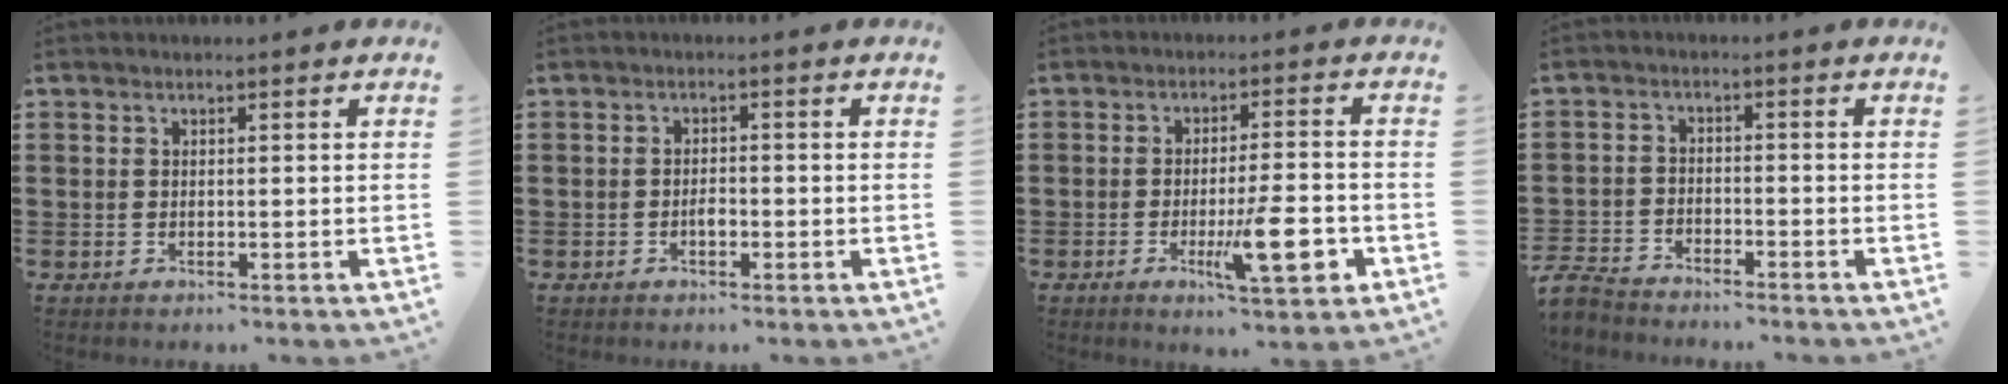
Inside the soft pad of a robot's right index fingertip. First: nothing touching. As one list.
[{"total": 1.6, "force": [-0.6, 0.6, 1.3], "torque": [-0.026, -0.001, -0.011]}, {"total": 10.6, "force": [-3.4, 2.4, 9.7], "torque": [-0.147, -0.009, -0.054]}, {"total": 3.8, "force": [-3.7, 0.6, 0.3], "torque": [-0.023, -0.004, -0.082]}]